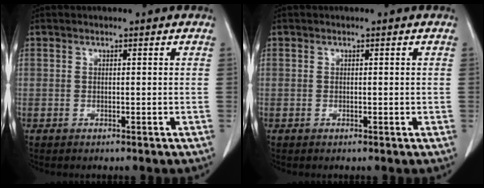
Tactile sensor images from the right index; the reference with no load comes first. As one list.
[{"total": 0.7, "force": [0.0, 0.3, 0.6], "torque": [-0.010, 0.002, 0.000]}]